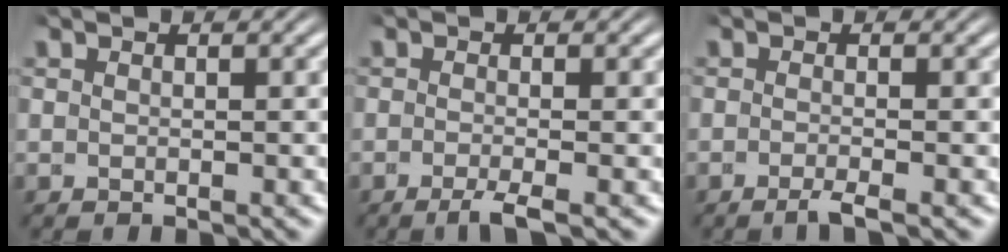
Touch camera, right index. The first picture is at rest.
{"total": 2.1, "force": [-1.4, 0.3, 1.4], "torque": [-0.025, 0.003, -0.029]}
{"total": 1.7, "force": [-1.3, 0.2, 1.0], "torque": [-0.013, 0.007, -0.030]}